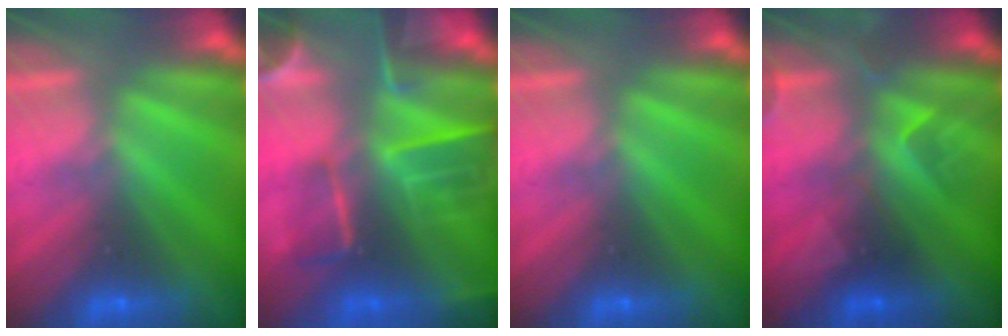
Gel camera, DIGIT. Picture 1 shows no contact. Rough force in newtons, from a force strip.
{"total": 8.9}
{"total": 0.0}
{"total": 2.4}